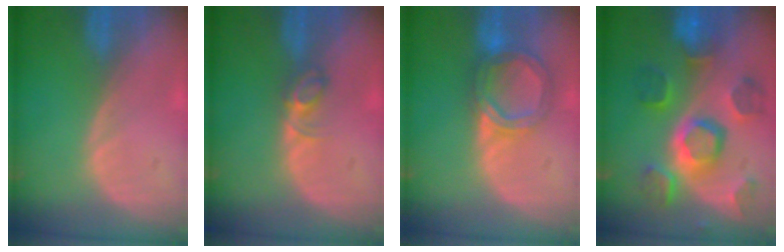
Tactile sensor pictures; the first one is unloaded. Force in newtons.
{"total": 2.5, "press": 2.5, "slide": 0.4}
{"total": 6.5, "press": 5.7, "slide": 3.0}
{"total": 11.2, "press": 9.9, "slide": 5.3}